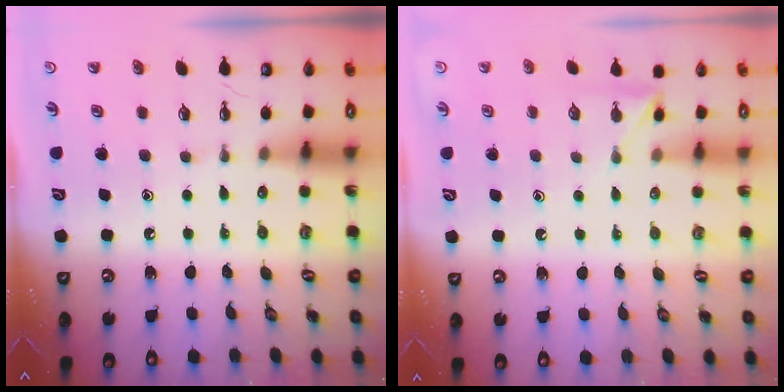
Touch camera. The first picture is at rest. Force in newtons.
{"total": 4.2, "press": 4.1, "slide": 0.5}